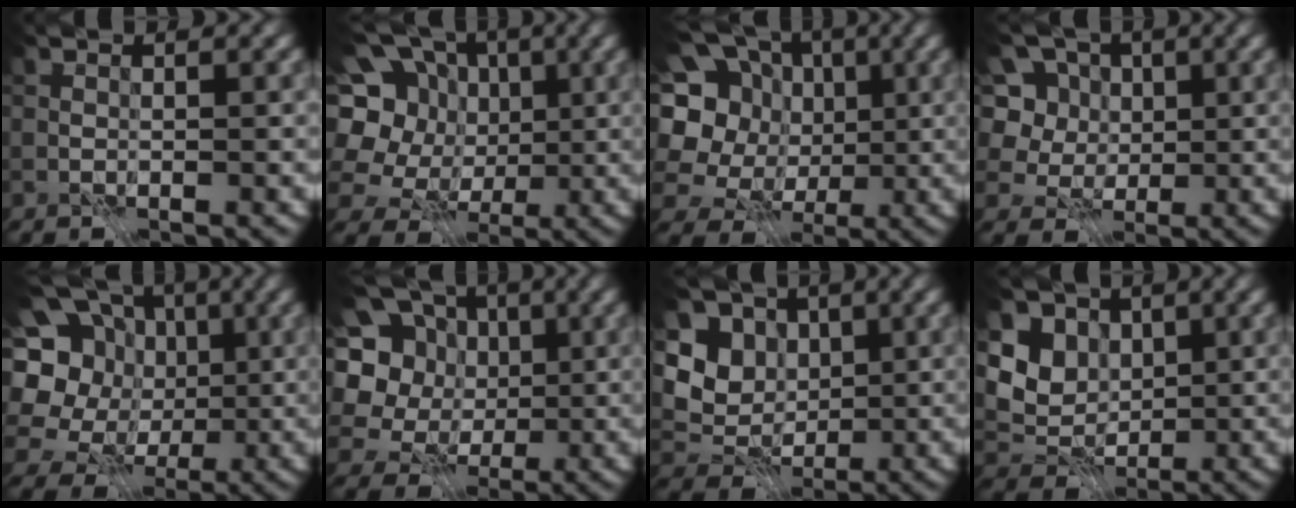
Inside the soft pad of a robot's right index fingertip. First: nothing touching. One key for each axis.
{"total": 12.5, "fx": 1.7, "fy": 10.8, "fz": 6.1, "tx": -0.152, "ty": 0.030, "tz": 0.011}
{"total": 14.6, "fx": 2.2, "fy": 12.8, "fz": 6.7, "tx": -0.186, "ty": 0.040, "tz": 0.019}
{"total": 9.2, "fx": 4.0, "fy": 7.1, "fz": 4.3, "tx": -0.080, "ty": 0.017, "tz": 0.051}
{"total": 15.4, "fx": 2.1, "fy": 13.6, "fz": 6.9, "tx": -0.190, "ty": 0.039, "tz": 0.020}
{"total": 11.6, "fx": 2.1, "fy": 10.0, "fz": 5.4, "tx": -0.149, "ty": 0.035, "tz": 0.005}
{"total": 7.0, "fx": 2.2, "fy": 5.9, "fz": 3.0, "tx": -0.066, "ty": 0.000, "tz": 0.019}
{"total": 6.4, "fx": 2.5, "fy": 5.3, "fz": 2.7, "tx": -0.068, "ty": -0.001, "tz": 0.035}